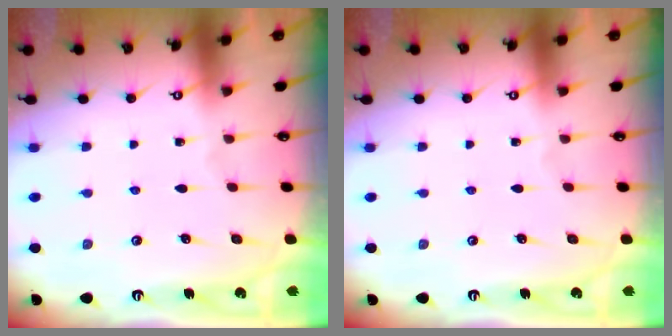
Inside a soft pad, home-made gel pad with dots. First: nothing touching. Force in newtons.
{"total": 0.0}